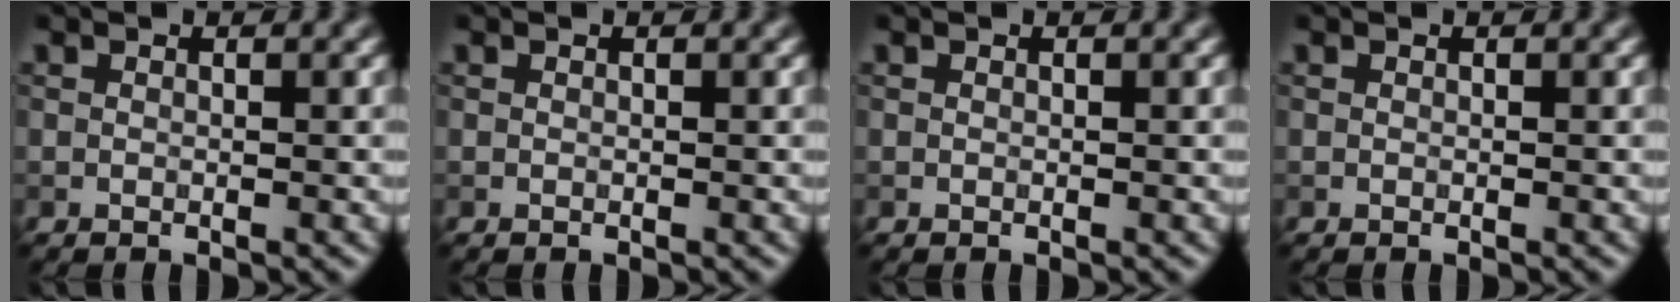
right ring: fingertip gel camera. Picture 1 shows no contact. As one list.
[{"total": 0.0}, {"total": 0.0}, {"total": 0.0}]